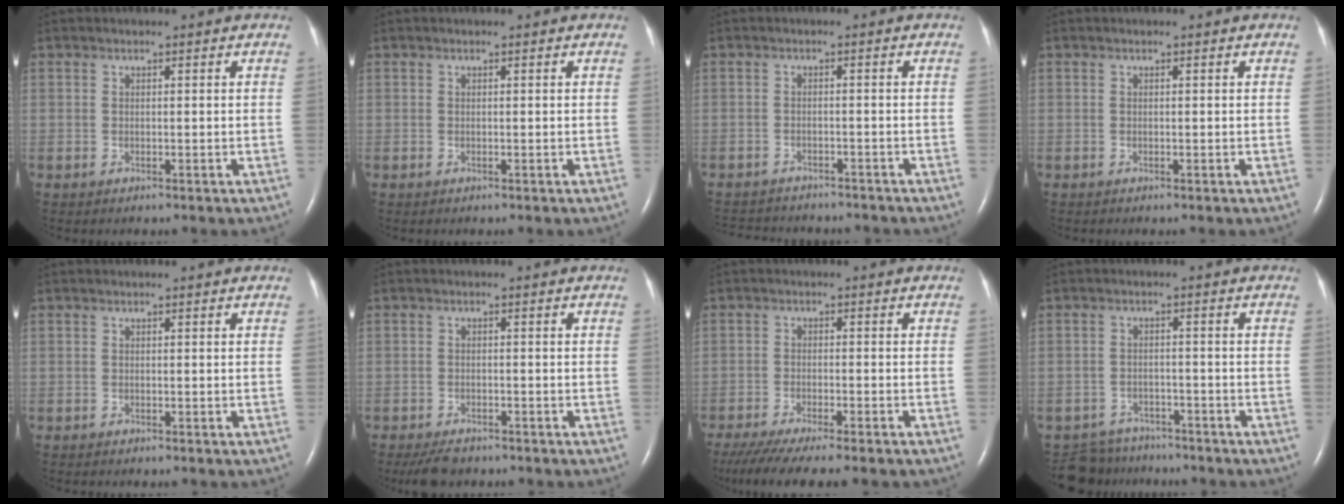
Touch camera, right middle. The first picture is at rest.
{"total": 0.0}
{"total": 12.1, "force": [-11.0, 3.6, 3.6], "torque": [-0.077, -0.001, -0.134]}
{"total": 0.0}
{"total": 0.0}
{"total": 4.0, "force": [-3.3, 1.6, 1.7], "torque": [-0.035, -0.007, -0.052]}
{"total": 13.3, "force": [-11.2, 1.1, 7.2], "torque": [-0.117, -0.030, -0.170]}
{"total": 6.5, "force": [-5.9, 2.6, -0.4], "torque": [0.006, 0.006, -0.088]}